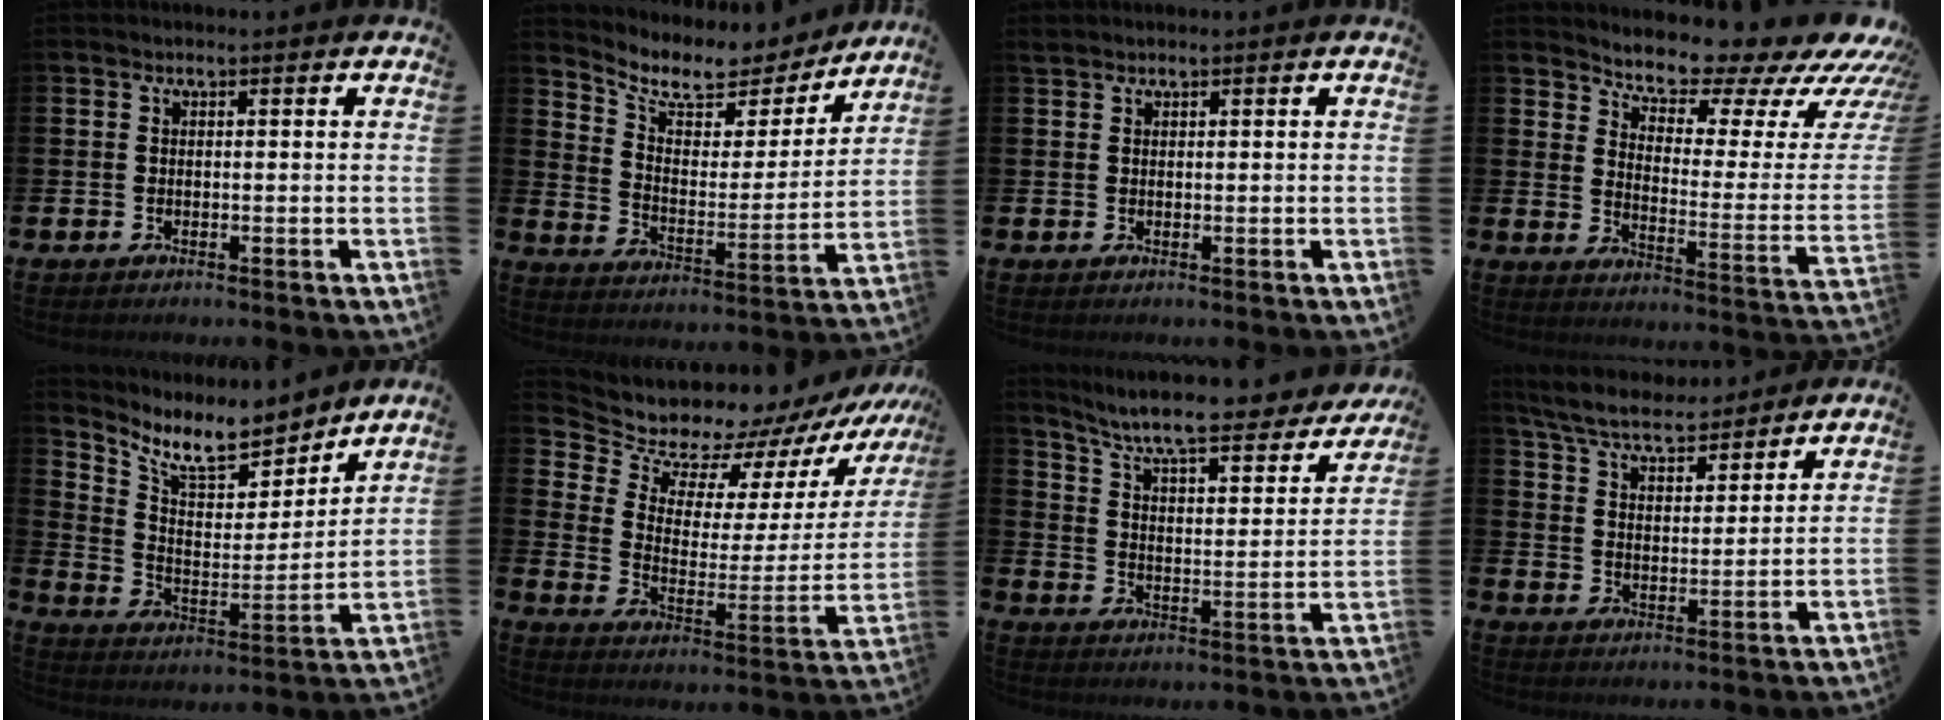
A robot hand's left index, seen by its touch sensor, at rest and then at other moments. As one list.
[{"total": 8.1, "force": [7.0, 3.2, 2.6], "torque": [-0.083, -0.050, 0.119]}, {"total": 0.8, "force": [0.8, 0.2, -0.1], "torque": [0.012, -0.002, 0.013]}, {"total": 8.6, "force": [8.2, 2.0, 1.6], "torque": [-0.043, -0.081, 0.132]}, {"total": 10.2, "force": [9.0, 3.3, 3.5], "torque": [-0.097, -0.068, 0.160]}, {"total": 10.1, "force": [9.0, 4.2, 2.1], "torque": [-0.072, -0.079, 0.152]}, {"total": 8.1, "force": [7.2, 0.7, 3.5], "torque": [-0.093, -0.062, 0.116]}, {"total": 6.9, "force": [6.5, 1.4, 1.7], "torque": [-0.063, -0.033, 0.116]}]